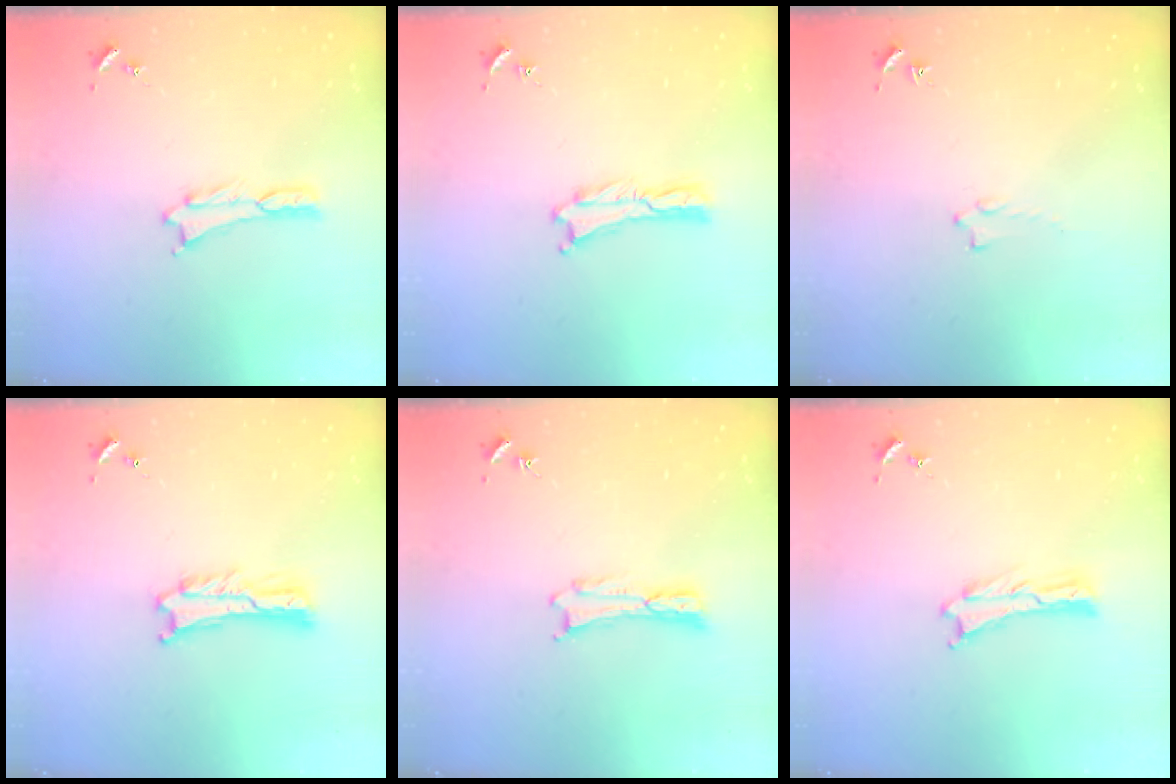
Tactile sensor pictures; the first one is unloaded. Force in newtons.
{"total": 0.0}
{"total": 0.8, "press": 0.7, "slide": 0.2}
{"total": 1.0, "press": 1.0, "slide": 0.2}
{"total": 0.0}
{"total": 0.0}